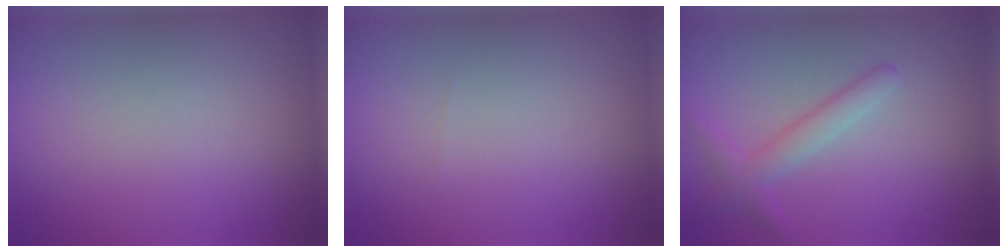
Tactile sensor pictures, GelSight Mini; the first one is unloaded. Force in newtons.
{"total": 0.0}
{"total": 2.3, "press": 2.3, "slide": 0.1}